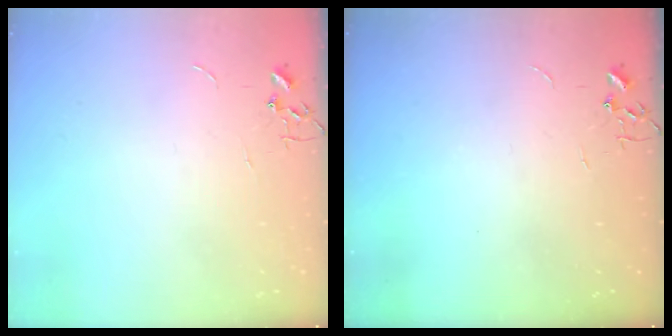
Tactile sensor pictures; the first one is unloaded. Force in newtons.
{"total": 0.0}